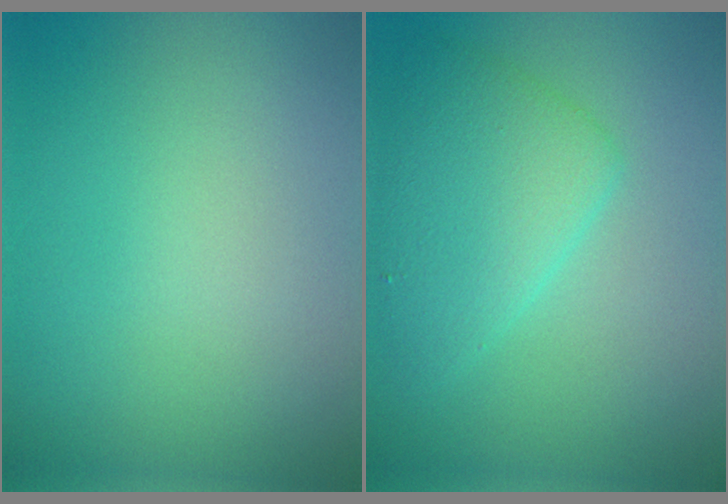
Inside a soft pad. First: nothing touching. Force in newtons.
{"total": 4.6, "press": 4.5, "slide": 0.1}